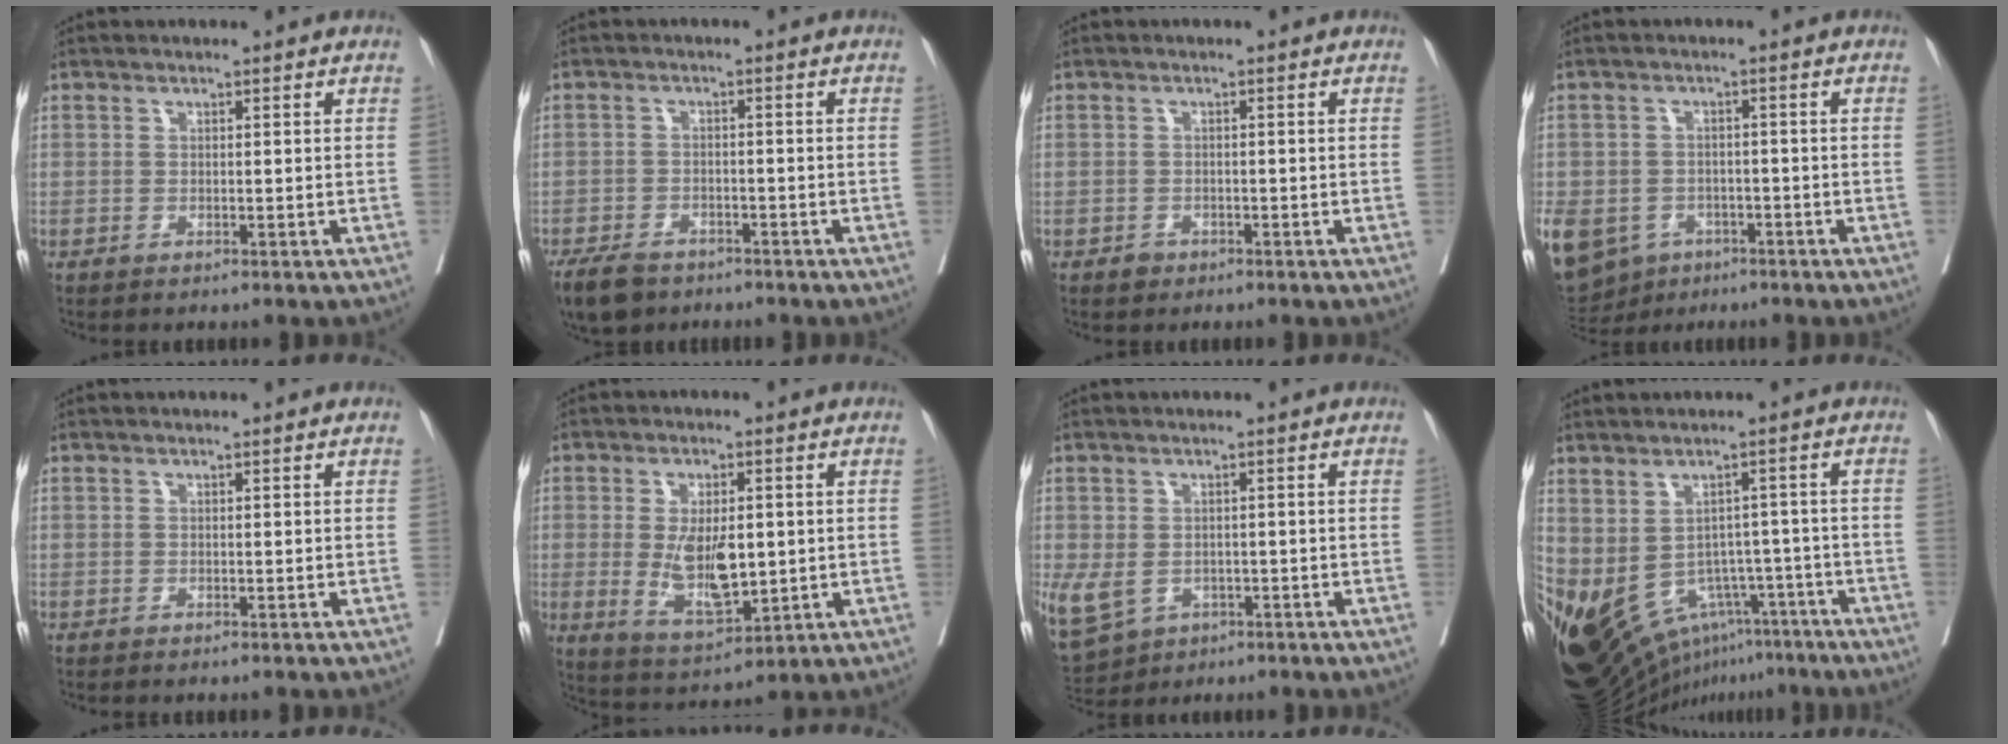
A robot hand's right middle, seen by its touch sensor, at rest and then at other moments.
{"total": 6.7, "force": [-5.1, 3.4, 2.7], "torque": [-0.046, -0.005, -0.084]}
{"total": 1.3, "force": [-0.8, 0.9, 0.2], "torque": [-0.002, 0.003, -0.012]}
{"total": 16.0, "force": [-7.7, 12.6, 6.2], "torque": [-0.218, -0.014, -0.111]}
{"total": 0.0}
{"total": 9.5, "force": [-0.3, 3.8, 8.7], "torque": [-0.168, -0.016, 0.008]}
{"total": 9.3, "force": [-3.4, 7.4, 4.6], "torque": [-0.141, -0.003, -0.047]}
{"total": 16.6, "force": [-9.8, 10.3, 8.6], "torque": [-0.202, -0.013, -0.125]}